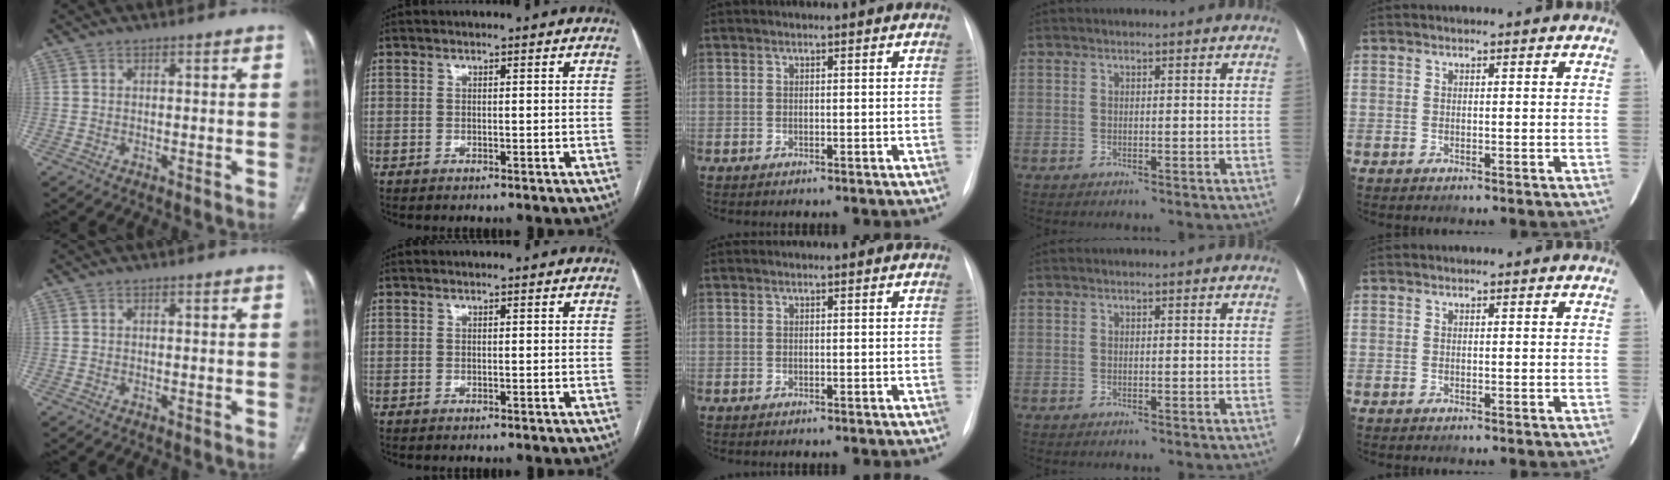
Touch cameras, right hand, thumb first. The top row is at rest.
{}